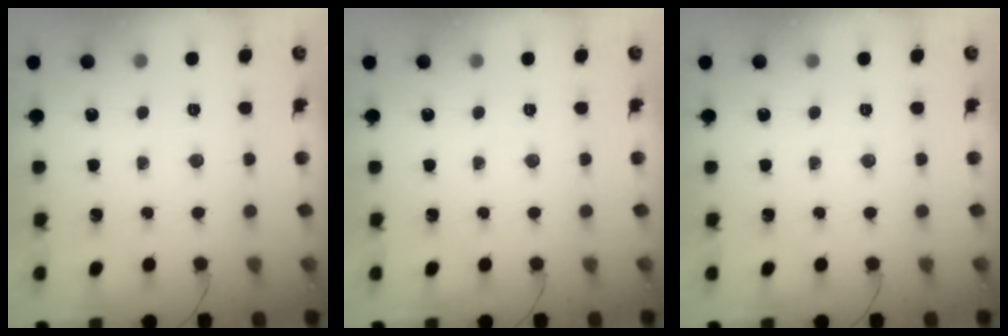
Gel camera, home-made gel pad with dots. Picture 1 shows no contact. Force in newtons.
{"total": 0.0}
{"total": 0.0}